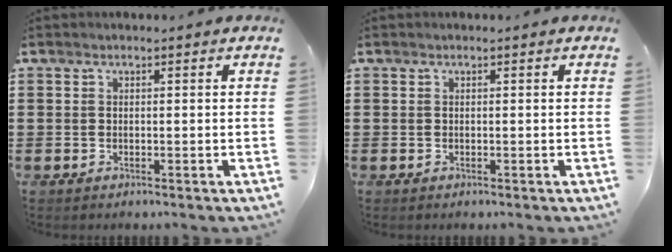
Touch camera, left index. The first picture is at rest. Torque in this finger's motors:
{"motor_torque": [0.00, 0.00, 0.00, 0.00]}